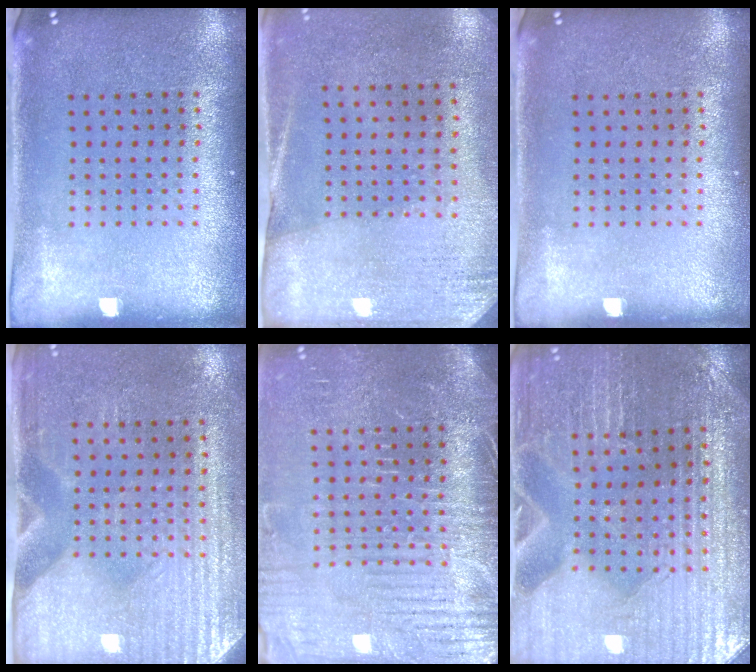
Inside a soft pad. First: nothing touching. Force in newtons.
{"total": 2.6, "press": 2.3, "slide": 1.3}
{"total": 0.0}
{"total": 3.0, "press": 2.6, "slide": 1.5}
{"total": 4.1, "press": 3.9, "slide": 1.4}
{"total": 2.9, "press": 2.8, "slide": 0.3}